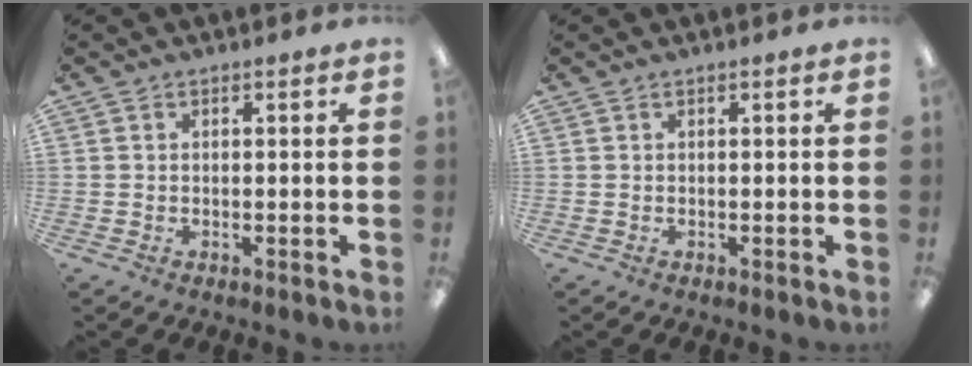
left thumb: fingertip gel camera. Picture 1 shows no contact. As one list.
[{"total": 0.0}]